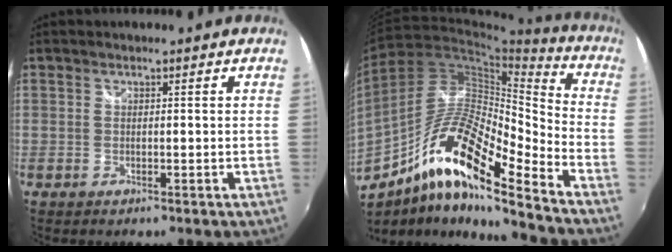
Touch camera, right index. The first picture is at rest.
{"total": 18.1, "force": [-10.5, 3.4, 14.3], "torque": [-0.267, 0.000, -0.210]}